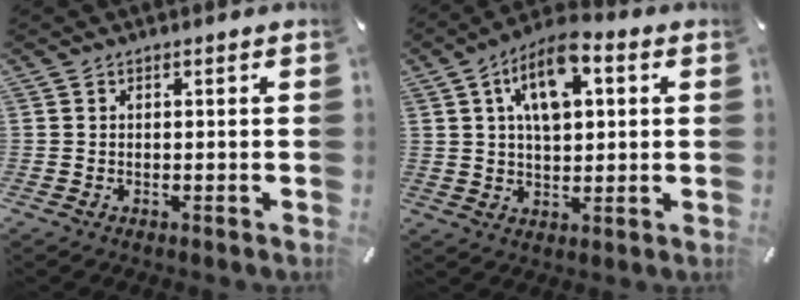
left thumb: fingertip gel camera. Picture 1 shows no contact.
{"total": 10.7, "force": [3.8, 6.1, 7.9], "torque": [-0.132, -0.001, 0.067]}